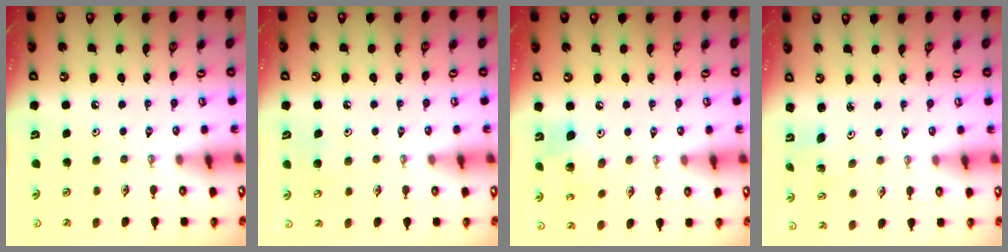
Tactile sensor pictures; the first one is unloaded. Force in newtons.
{"total": 6.0, "press": 5.9, "slide": 0.7}
{"total": 10.9, "press": 10.5, "slide": 2.9}
{"total": 1.3, "press": 1.3, "slide": 0.1}